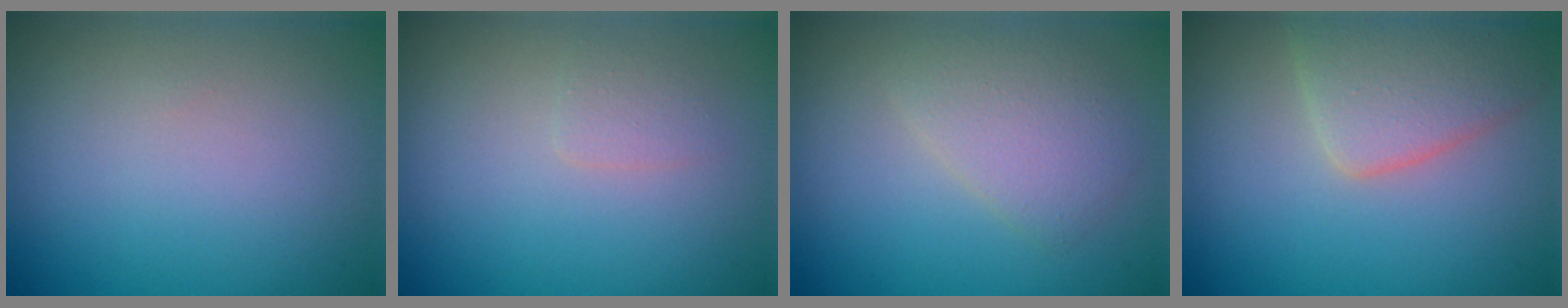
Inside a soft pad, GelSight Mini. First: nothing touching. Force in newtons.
{"total": 1.0, "press": 1.0, "slide": 0.1}
{"total": 2.9, "press": 2.9, "slide": 0.1}
{"total": 4.0, "press": 4.0, "slide": 0.3}